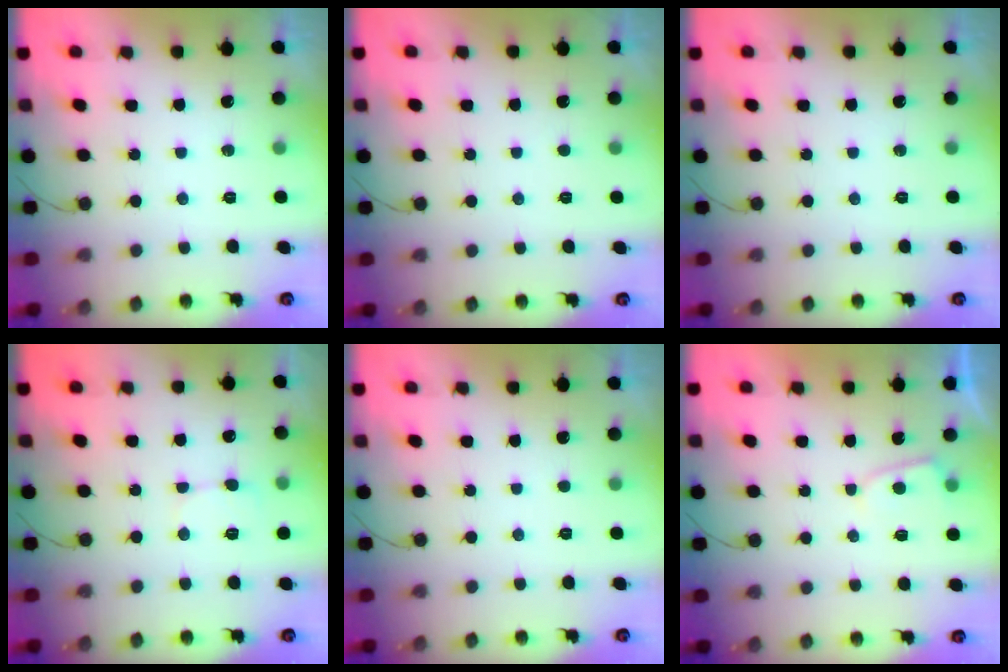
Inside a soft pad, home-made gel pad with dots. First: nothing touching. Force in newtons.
{"total": 1.7, "press": 1.6, "slide": 0.2}
{"total": 0.0}
{"total": 6.8, "press": 6.8, "slide": 0.7}
{"total": 1.6, "press": 1.6, "slide": 0.2}
{"total": 2.8, "press": 2.8, "slide": 0.3}